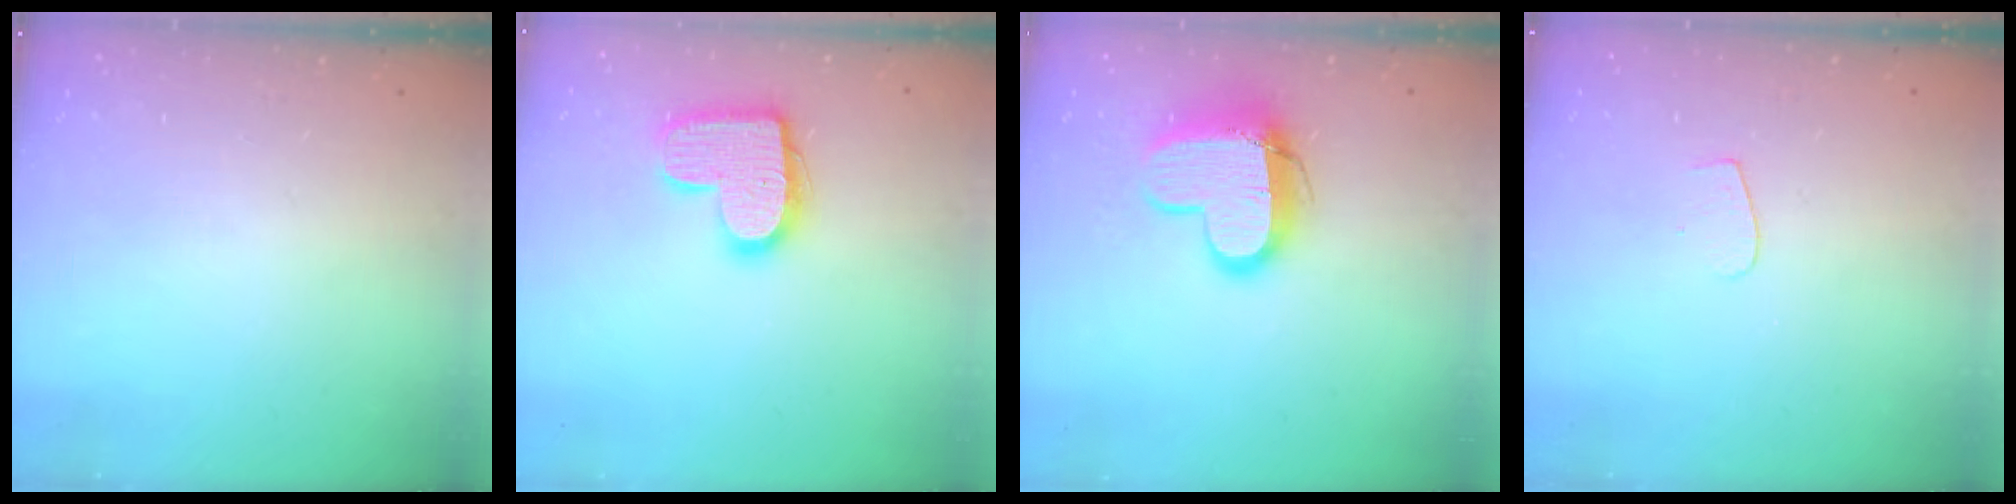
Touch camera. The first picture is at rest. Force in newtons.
{"total": 14.5, "press": 14.5, "slide": 0.7}
{"total": 13.1, "press": 13.0, "slide": 1.1}
{"total": 4.0, "press": 4.0, "slide": 0.4}